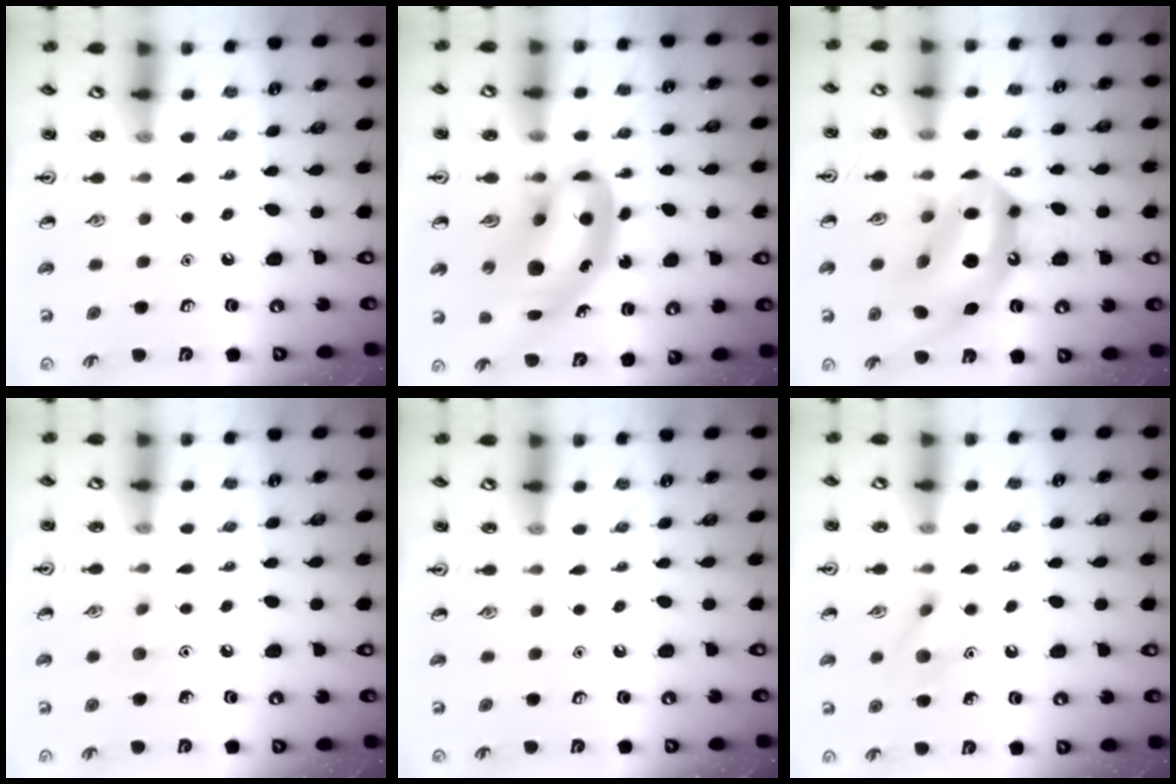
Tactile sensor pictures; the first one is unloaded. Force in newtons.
{"total": 14.7, "press": 14.0, "slide": 4.5}
{"total": 16.3, "press": 15.5, "slide": 5.0}
{"total": 5.1, "press": 4.8, "slide": 1.6}
{"total": 0.0}
{"total": 8.8, "press": 8.8, "slide": 0.4}